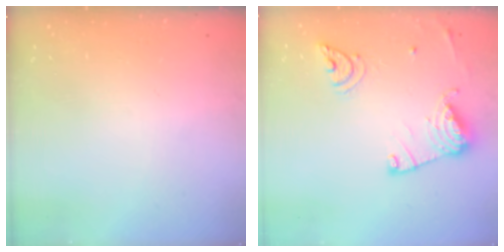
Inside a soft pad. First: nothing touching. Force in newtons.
{"total": 14.5, "press": 14.5, "slide": 1.3}